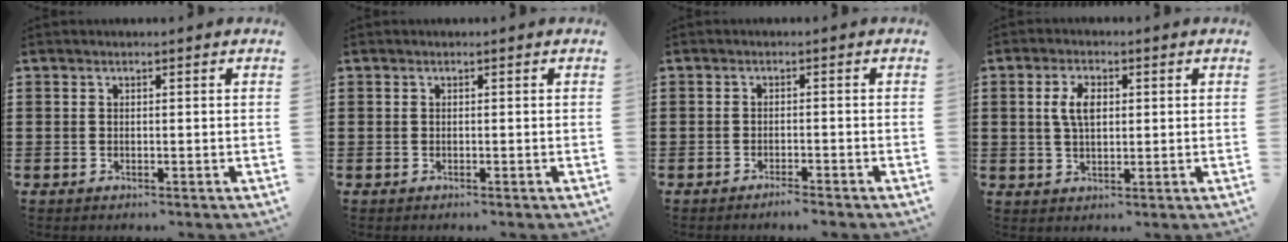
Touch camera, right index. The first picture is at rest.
{"total": 0.0}
{"total": 1.5, "force": [-1.4, -0.2, 0.4], "torque": [-0.009, -0.001, -0.027]}
{"total": 4.6, "force": [0.8, 2.4, 3.9], "torque": [-0.081, 0.012, 0.012]}